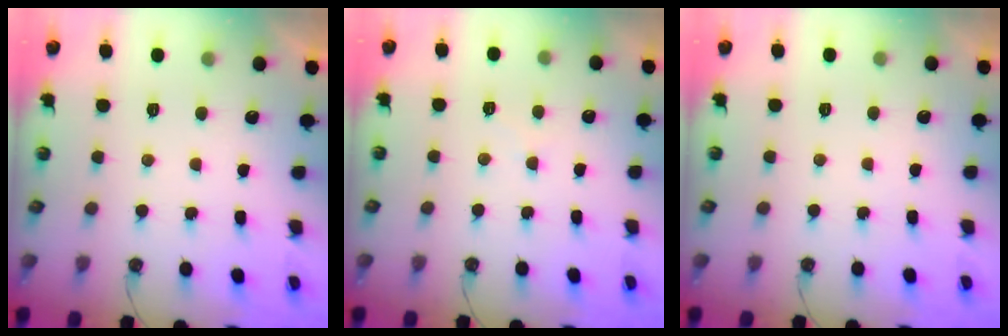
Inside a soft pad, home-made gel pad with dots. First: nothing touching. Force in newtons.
{"total": 5.4, "press": 5.3, "slide": 0.8}
{"total": 1.0, "press": 0.4, "slide": 1.0}